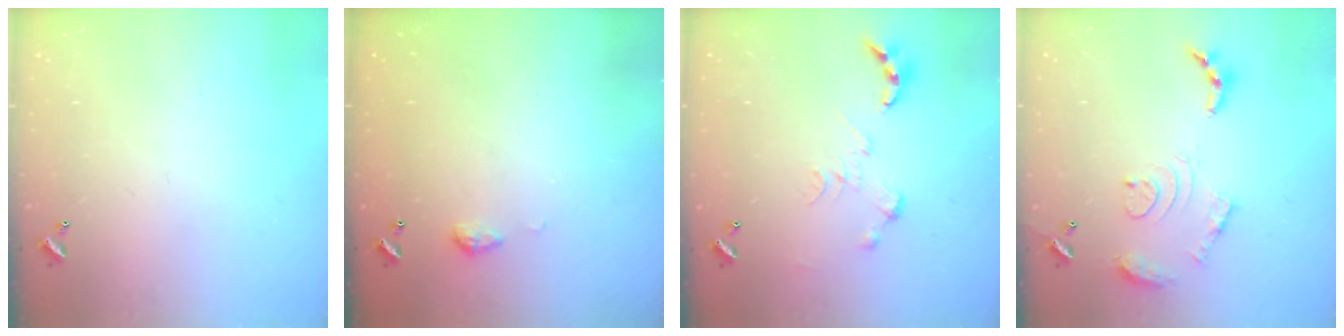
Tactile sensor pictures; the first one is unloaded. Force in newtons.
{"total": 3.3, "press": 3.2, "slide": 0.5}
{"total": 0.0}
{"total": 12.6, "press": 12.5, "slide": 1.3}